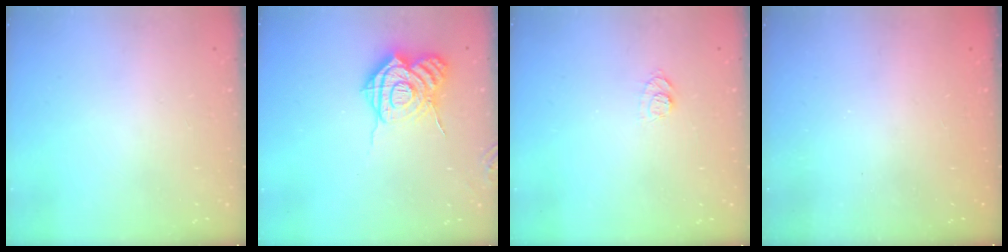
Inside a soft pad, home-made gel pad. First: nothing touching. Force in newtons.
{"total": 15.3, "press": 15.2, "slide": 1.6}
{"total": 6.8, "press": 6.7, "slide": 0.8}
{"total": 2.4, "press": 2.3, "slide": 0.8}